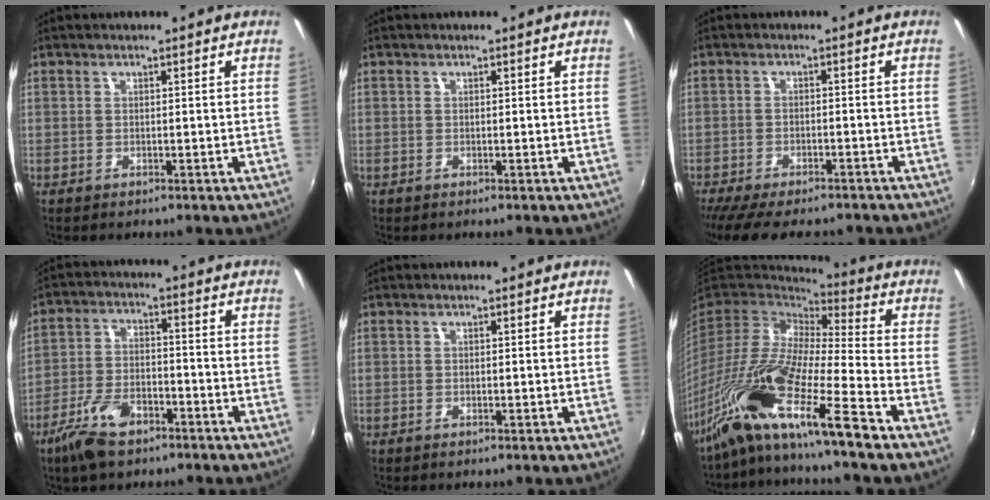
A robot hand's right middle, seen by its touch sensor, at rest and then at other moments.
{"total": 0.0}
{"total": 11.5, "force": [-9.7, 3.0, 5.4], "torque": [-0.119, -0.036, -0.153]}
{"total": 9.4, "force": [-6.4, 4.2, 5.5], "torque": [-0.123, -0.003, -0.118]}
{"total": 0.0}
{"total": 19.3, "force": [-13.2, 1.1, 14.1], "torque": [-0.265, -0.024, -0.265]}